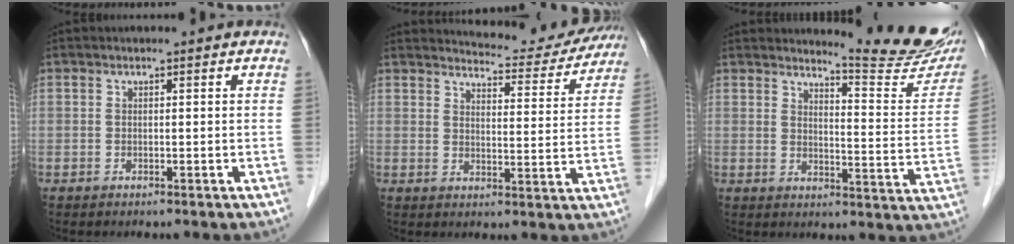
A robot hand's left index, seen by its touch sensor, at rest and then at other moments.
{"total": 11.9, "force": [11.6, 1.8, 1.9], "torque": [-0.021, -0.021, 0.137]}
{"total": 12.9, "force": [12.2, 0.0, 4.2], "torque": [-0.050, -0.079, 0.139]}